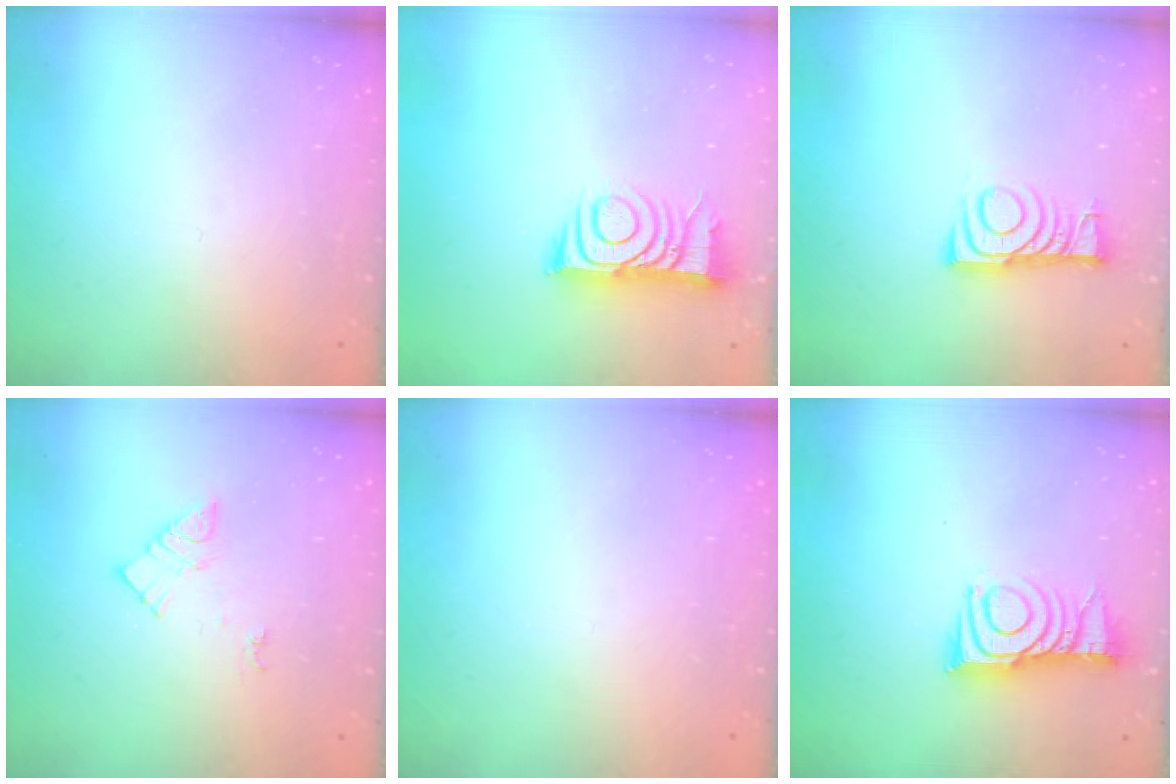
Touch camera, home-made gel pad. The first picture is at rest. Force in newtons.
{"total": 9.6, "press": 9.6, "slide": 0.7}
{"total": 8.0, "press": 7.9, "slide": 0.5}
{"total": 8.3, "press": 8.2, "slide": 0.5}
{"total": 0.0}
{"total": 11.4, "press": 11.4, "slide": 0.6}